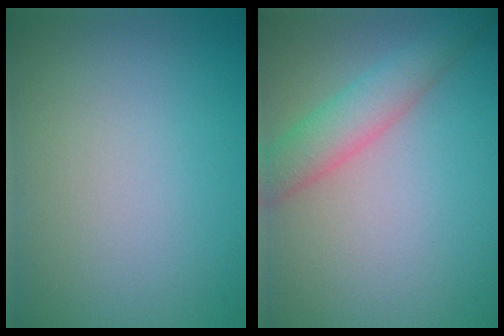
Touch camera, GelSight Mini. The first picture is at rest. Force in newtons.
{"total": 3.7, "press": 3.7, "slide": 0.2}